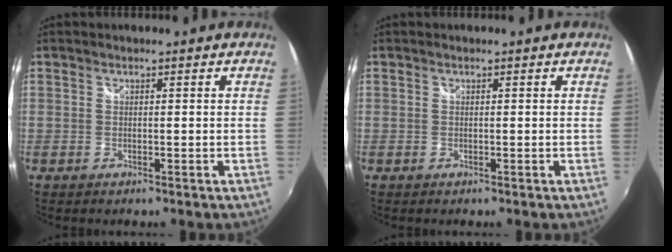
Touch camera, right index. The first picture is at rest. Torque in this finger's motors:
{"motor_torque": [0.00, 0.00, 0.00, 0.00]}